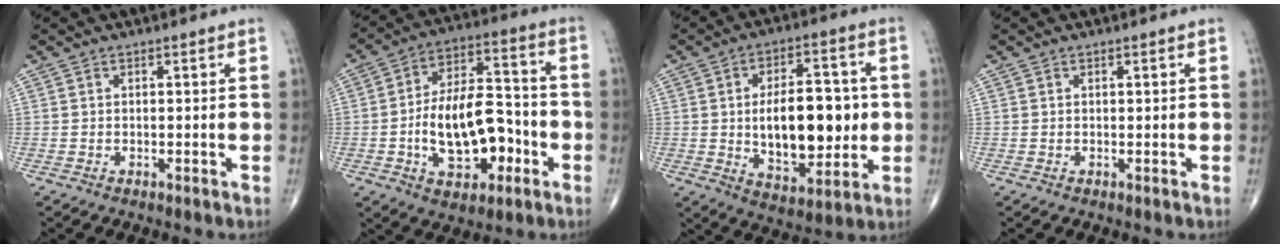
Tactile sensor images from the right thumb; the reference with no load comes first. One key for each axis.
{"total": 17.1, "fx": -4.2, "fy": 9.6, "fz": 13.5, "tx": -0.196, "ty": 0.040, "tz": -0.065}
{"total": 17.4, "fx": -0.3, "fy": 9.4, "fz": 14.7, "tx": -0.186, "ty": 0.005, "tz": 0.006}
{"total": 0.0}